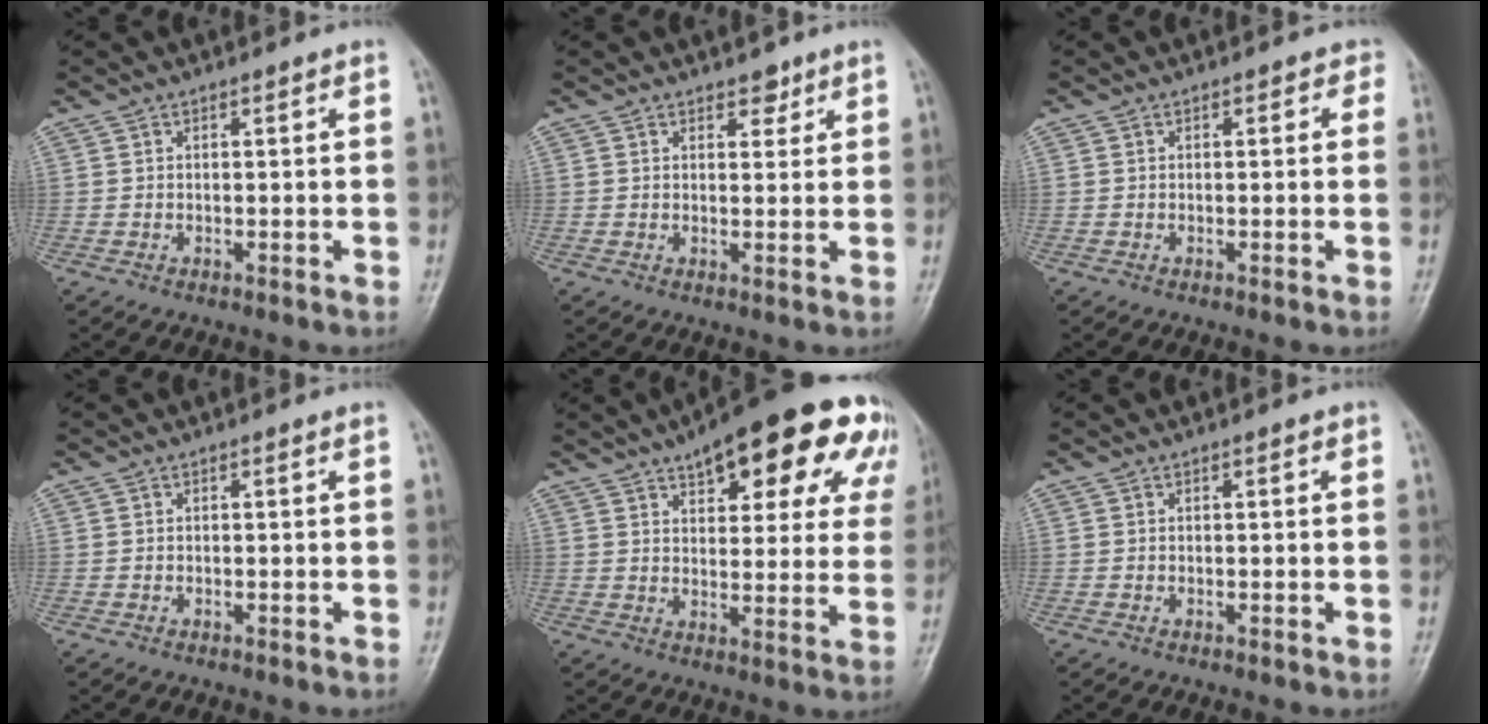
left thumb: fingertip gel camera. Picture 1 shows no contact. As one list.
[{"total": 2.6, "force": [1.8, 1.5, 1.0], "torque": [0.004, -0.010, 0.024]}, {"total": 1.7, "force": [0.6, 1.2, 1.1], "torque": [0.009, 0.004, -0.001]}, {"total": 0.0}, {"total": 23.2, "force": [12.2, 9.2, 17.5], "torque": [-0.200, -0.005, 0.156]}, {"total": 0.7, "force": [0.3, 0.3, 0.6], "torque": [-0.007, 0.001, 0.003]}]